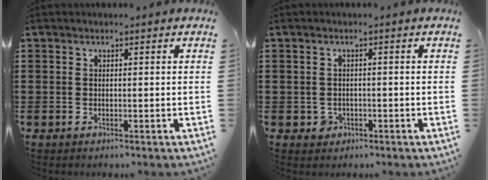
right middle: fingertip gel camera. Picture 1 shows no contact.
{"total": 1.3, "force": [-0.5, 1.1, 0.3], "torque": [-0.011, 0.004, -0.012]}